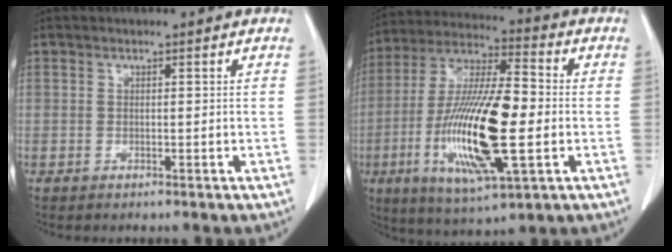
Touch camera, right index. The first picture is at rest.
{"total": 19.5, "force": [-3.6, 4.0, 18.8], "torque": [-0.382, -0.011, -0.062]}